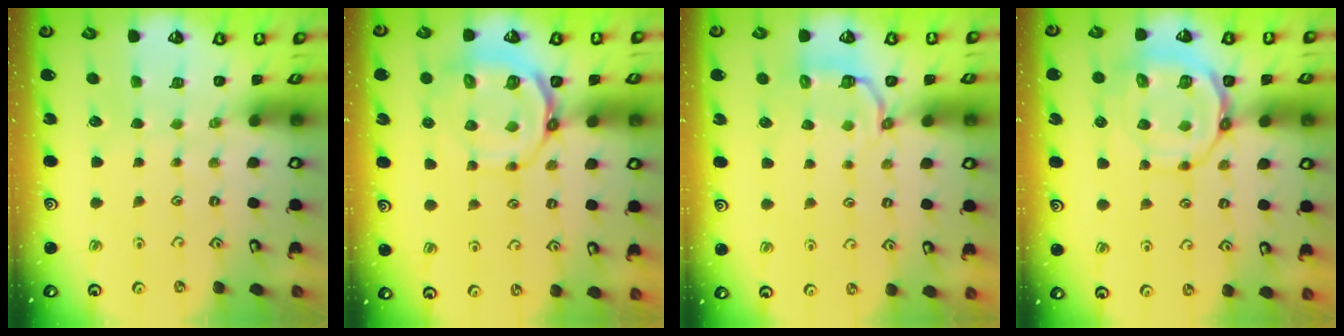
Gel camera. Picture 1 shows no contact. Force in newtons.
{"total": 8.8, "press": 8.3, "slide": 3.0}
{"total": 4.2, "press": 3.5, "slide": 2.2}
{"total": 12.5, "press": 12.2, "slide": 2.5}